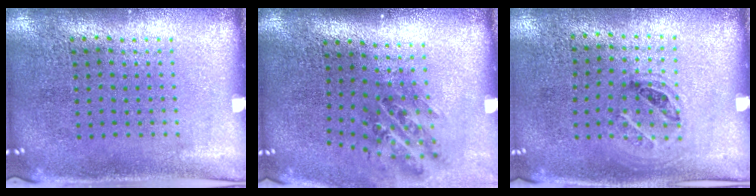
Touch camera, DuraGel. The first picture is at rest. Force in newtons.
{"total": 1.1, "press": 1.0, "slide": 0.6}
{"total": 1.0, "press": 0.7, "slide": 0.7}